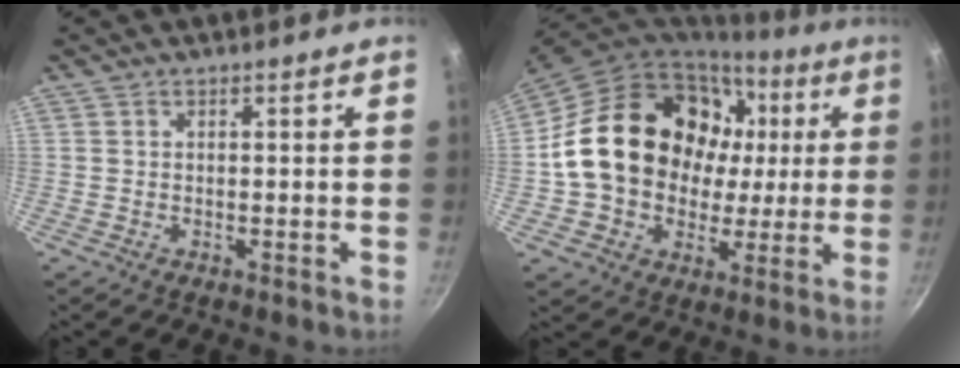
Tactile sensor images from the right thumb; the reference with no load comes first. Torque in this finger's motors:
{"motor_torque": [-1.15, 2.78, 2.02, -0.45, 0.24]}